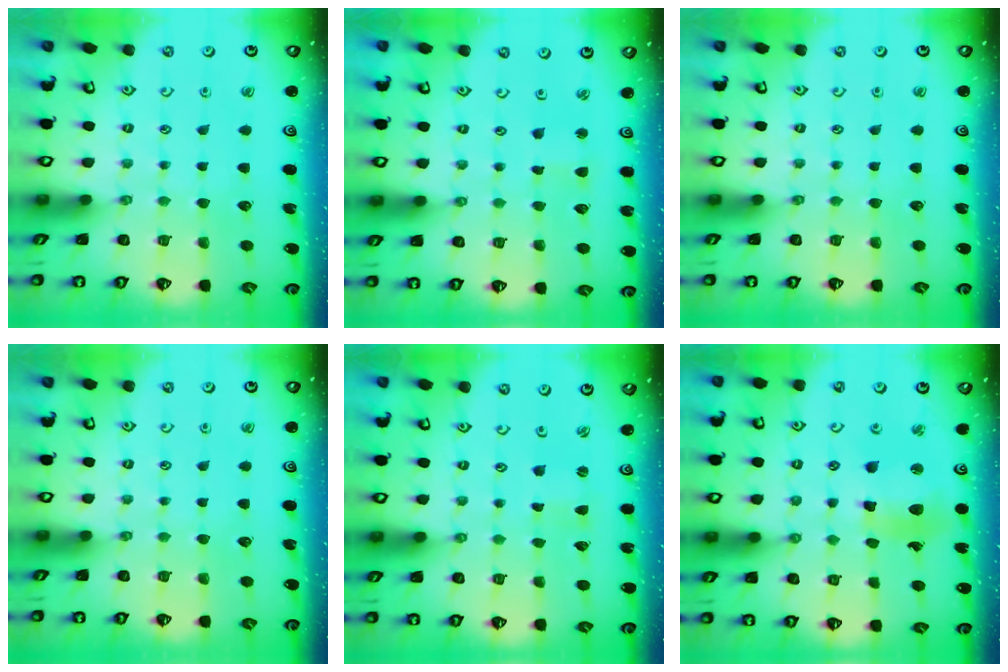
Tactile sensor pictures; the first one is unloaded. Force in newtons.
{"total": 1.8, "press": 1.8, "slide": 0.4}
{"total": 0.0}
{"total": 0.0}
{"total": 0.0}
{"total": 12.0, "press": 11.9, "slide": 1.6}